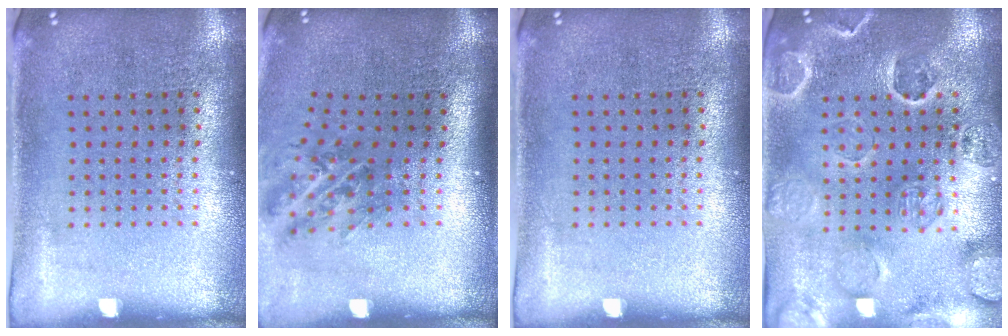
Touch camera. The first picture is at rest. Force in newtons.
{"total": 1.3, "press": 1.1, "slide": 0.7}
{"total": 0.0}
{"total": 2.7, "press": 2.6, "slide": 0.5}